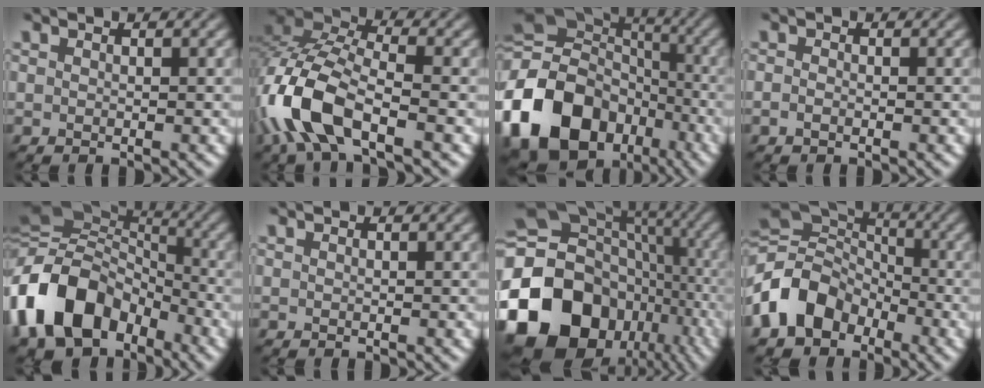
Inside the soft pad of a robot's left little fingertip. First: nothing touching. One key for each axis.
{"total": 9.7, "fx": -4.1, "fy": 4.7, "fz": 7.4, "tx": -0.171, "ty": 0.004, "tz": -0.090}
{"total": 20.5, "fx": -8.0, "fy": 16.3, "fz": 9.6, "tx": -0.231, "ty": -0.023, "tz": -0.157}
{"total": 0.7, "fx": -0.4, "fy": 0.3, "fz": 0.5, "tx": -0.013, "ty": -0.002, "tz": -0.009}
{"total": 12.9, "fx": -5.3, "fy": 8.7, "fz": 7.9, "tx": -0.163, "ty": 0.010, "tz": -0.113}
{"total": 0.0}
{"total": 21.3, "fx": -7.6, "fy": 16.7, "fz": 10.8, "tx": -0.232, "ty": -0.022, "tz": -0.116}
{"total": 9.2, "fx": -3.7, "fy": 7.1, "fz": 4.6, "tx": -0.091, "ty": 0.000, "tz": -0.089}